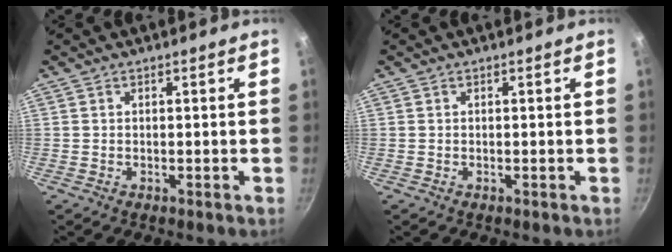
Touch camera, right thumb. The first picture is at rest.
{"total": 0.0}